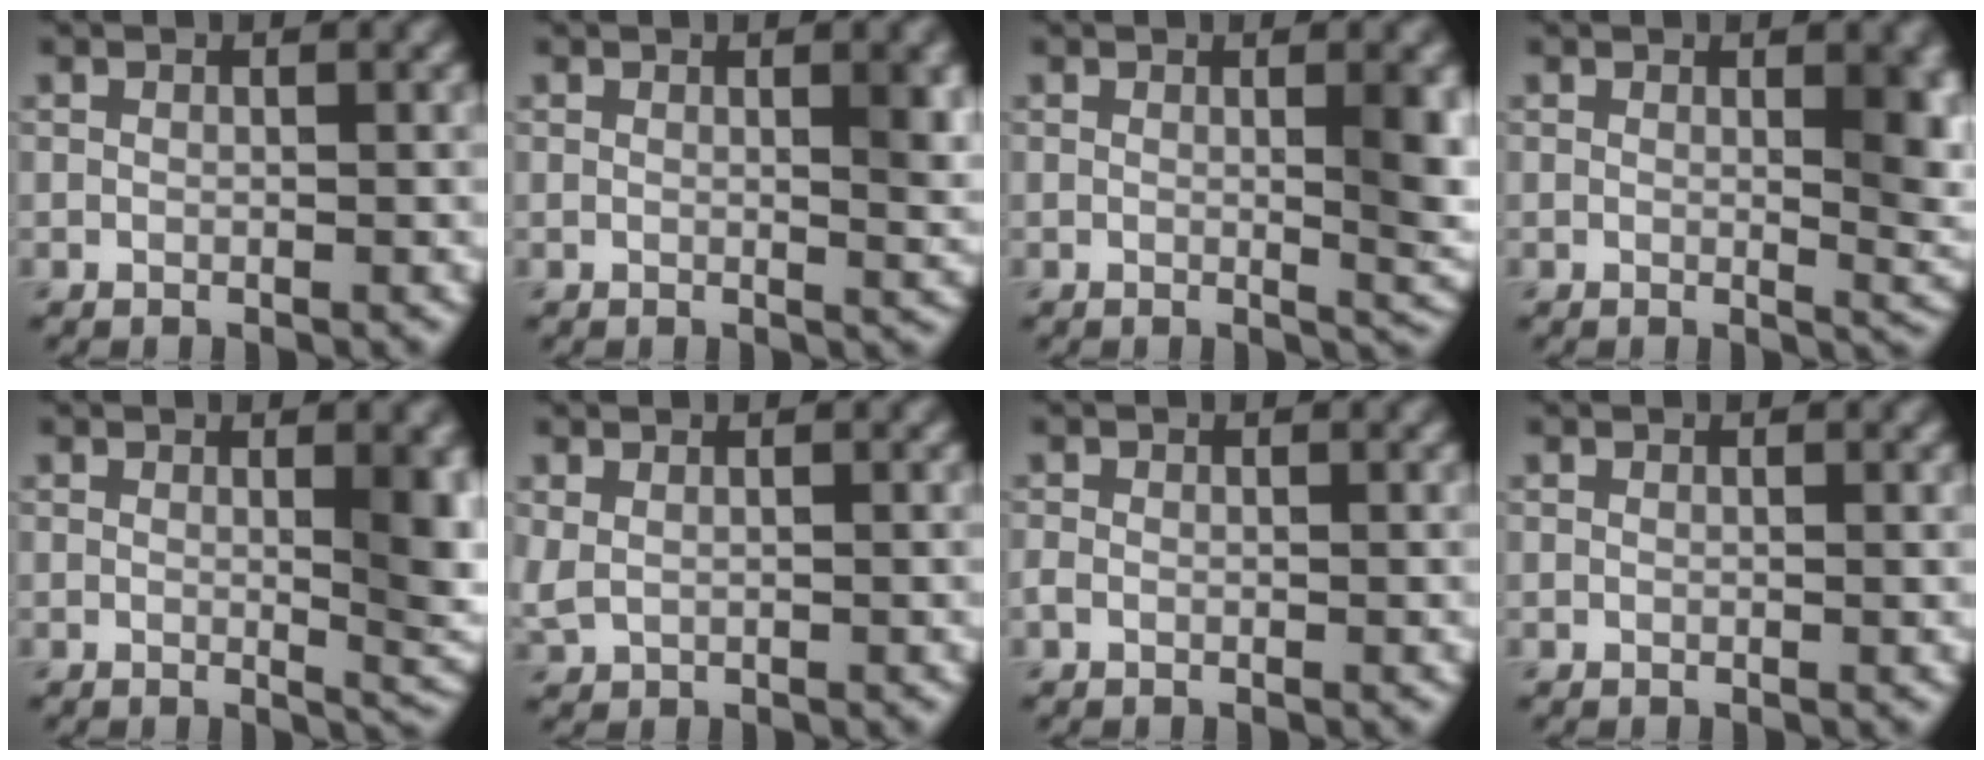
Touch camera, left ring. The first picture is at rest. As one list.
[{"total": 3.1, "force": [0.9, 0.9, 2.8], "torque": [-0.030, -0.002, 0.012]}, {"total": 4.5, "force": [0.5, 1.1, 4.3], "torque": [-0.046, -0.002, 0.007]}, {"total": 5.2, "force": [1.1, 1.8, 4.7], "torque": [-0.042, -0.005, 0.020]}, {"total": 5.3, "force": [0.7, 1.5, 5.0], "torque": [-0.049, -0.004, 0.013]}, {"total": 1.1, "force": [0.4, 0.7, 0.8], "torque": [-0.020, -0.001, 0.013]}, {"total": 0.7, "force": [-0.4, 0.4, 0.3], "torque": [-0.010, -0.001, -0.010]}, {"total": 0.0}]